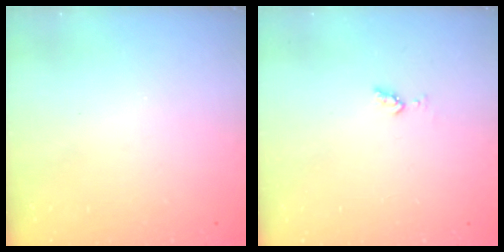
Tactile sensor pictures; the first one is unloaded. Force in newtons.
{"total": 3.3, "press": 3.2, "slide": 0.7}